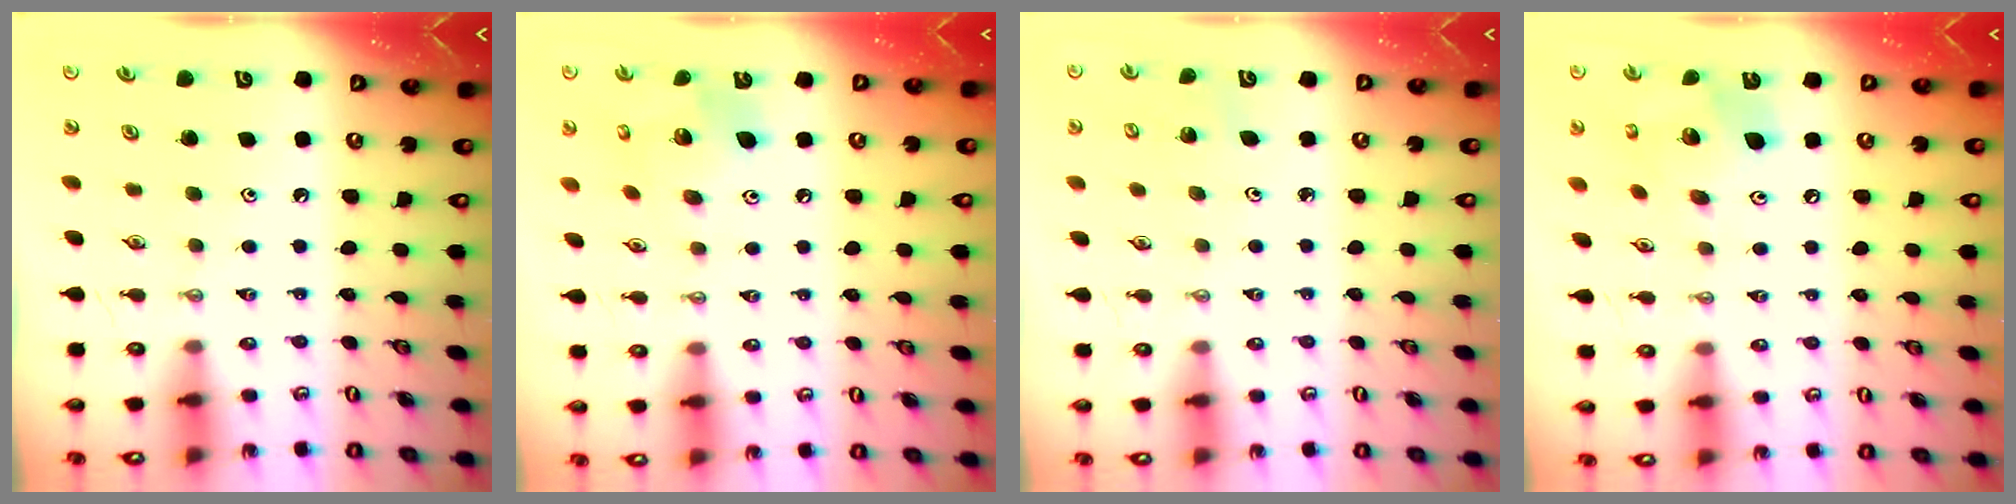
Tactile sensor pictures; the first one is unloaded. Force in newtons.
{"total": 11.5, "press": 11.5, "slide": 0.6}
{"total": 1.0, "press": 1.0, "slide": 0.1}
{"total": 12.5, "press": 12.5, "slide": 1.2}